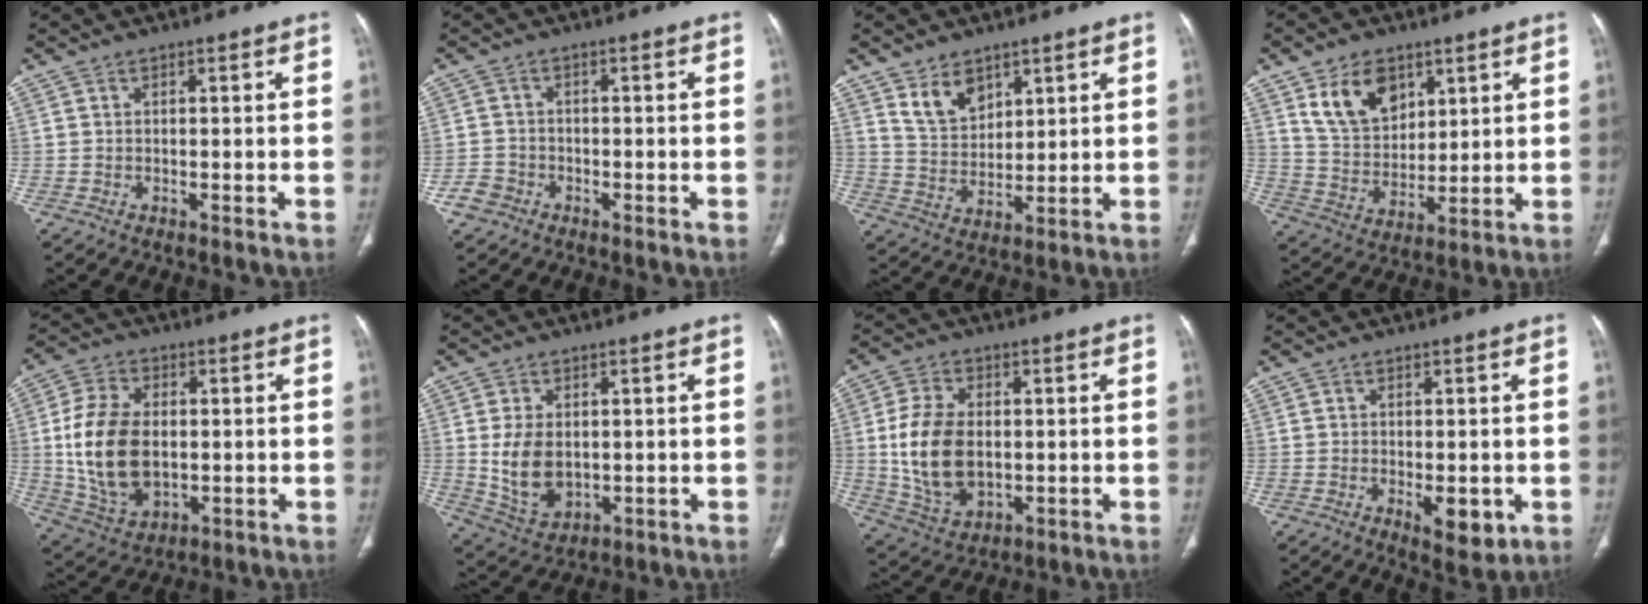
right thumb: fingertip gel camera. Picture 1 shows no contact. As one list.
[{"total": 3.1, "force": [-1.7, 2.5, 0.6], "torque": [-0.002, 0.015, -0.035]}, {"total": 7.5, "force": [4.7, 4.8, 3.4], "torque": [-0.037, -0.035, 0.098]}, {"total": 11.9, "force": [6.1, 7.9, 6.4], "torque": [-0.083, -0.033, 0.125]}, {"total": 16.5, "force": [0.0, 10.6, 12.7], "torque": [-0.237, -0.003, 0.014]}, {"total": 9.6, "force": [0.3, 6.5, 7.1], "torque": [-0.120, -0.008, 0.026]}, {"total": 14.2, "force": [0.0, 9.1, 10.8], "torque": [-0.202, -0.003, 0.015]}, {"total": 6.0, "force": [-1.5, 2.8, 5.1], "torque": [-0.061, -0.010, -0.012]}]